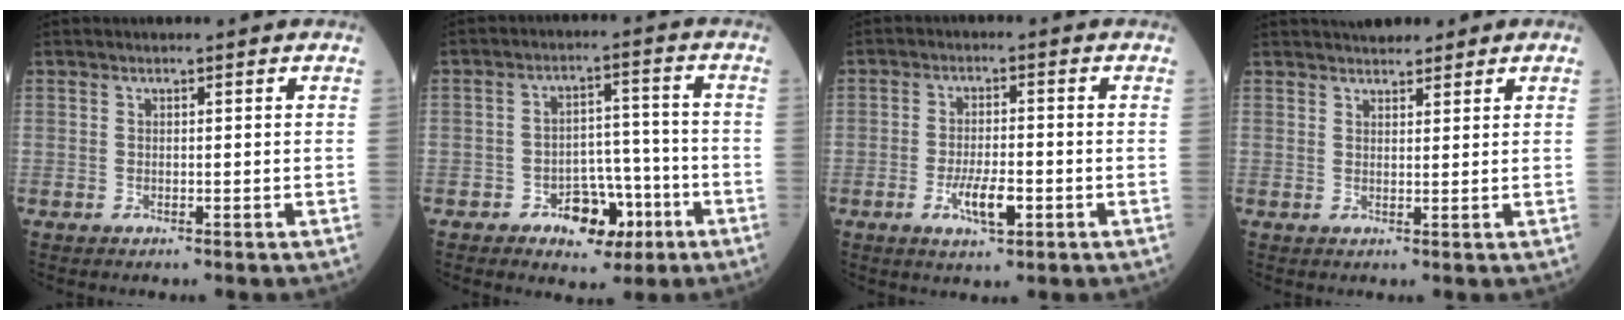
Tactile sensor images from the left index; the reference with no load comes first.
{"total": 7.5, "force": [-3.9, 4.5, 4.6], "torque": [-0.064, 0.020, -0.057]}
{"total": 5.0, "force": [-1.9, 1.3, 4.4], "torque": [-0.085, -0.002, -0.032]}
{"total": 5.1, "force": [4.5, 1.5, 1.8], "torque": [-0.018, 0.024, 0.064]}